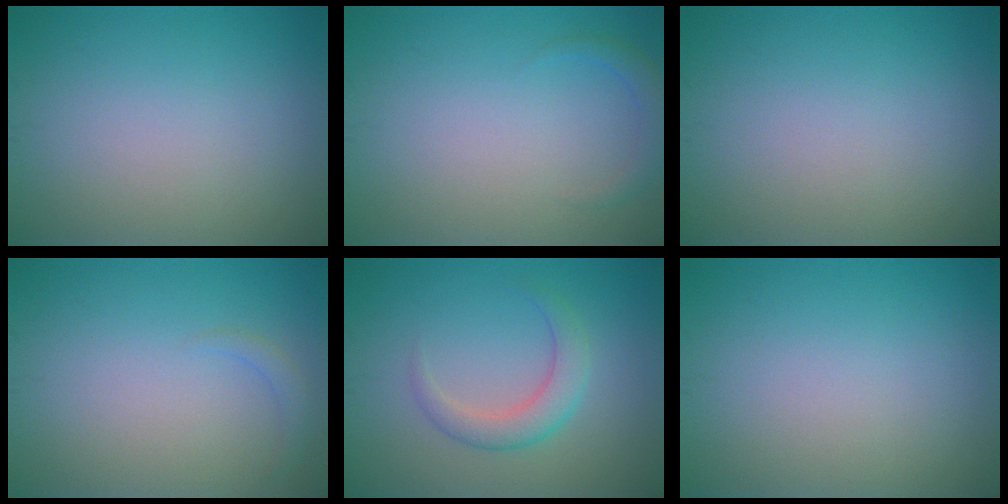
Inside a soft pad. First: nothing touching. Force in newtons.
{"total": 1.5, "press": 1.5, "slide": 0.2}
{"total": 0.0}
{"total": 1.0, "press": 1.0, "slide": 0.2}
{"total": 2.8, "press": 2.8, "slide": 0.1}
{"total": 0.0}